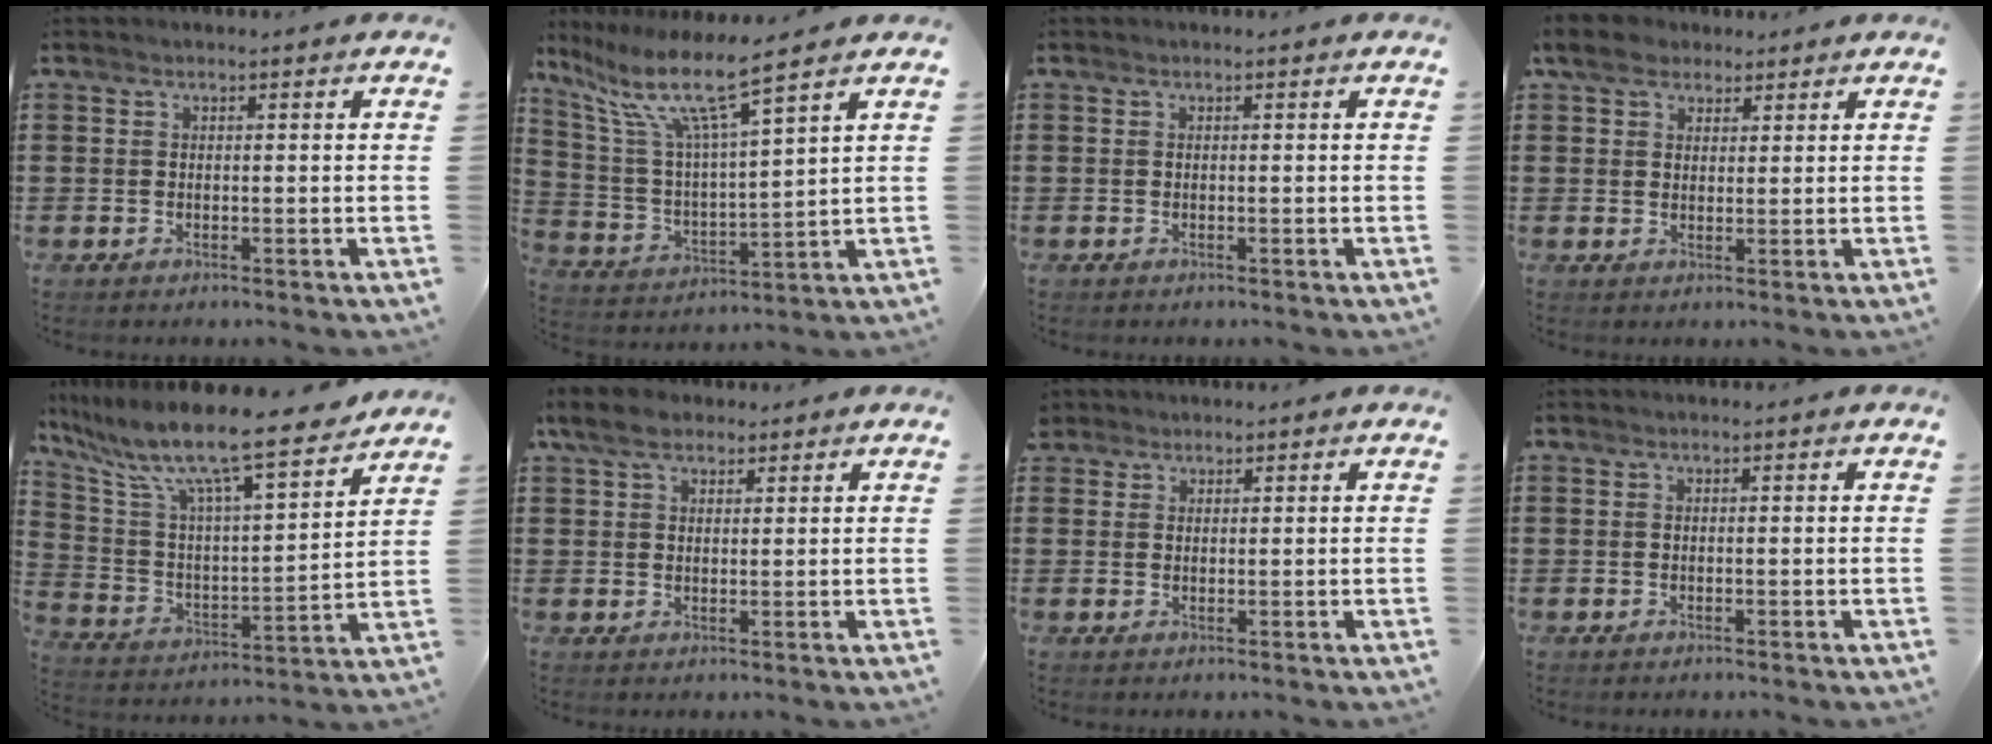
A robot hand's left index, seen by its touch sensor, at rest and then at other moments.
{"total": 9.8, "force": [7.1, 0.8, 6.7], "torque": [-0.159, -0.042, 0.115]}
{"total": 0.0}
{"total": 5.4, "force": [3.6, 3.3, 2.3], "torque": [-0.054, 0.009, 0.066]}
{"total": 10.7, "force": [9.0, 0.3, 5.7], "torque": [-0.151, -0.069, 0.146]}
{"total": 5.3, "force": [3.7, 2.7, 2.7], "torque": [-0.057, 0.004, 0.067]}
{"total": 1.6, "force": [1.4, 0.8, 0.0], "torque": [-0.004, 0.005, 0.028]}
{"total": 0.0}